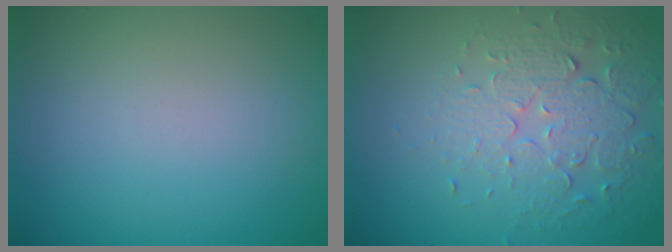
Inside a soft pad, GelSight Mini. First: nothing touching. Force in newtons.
{"total": 5.4, "press": 3.7, "slide": 3.9}